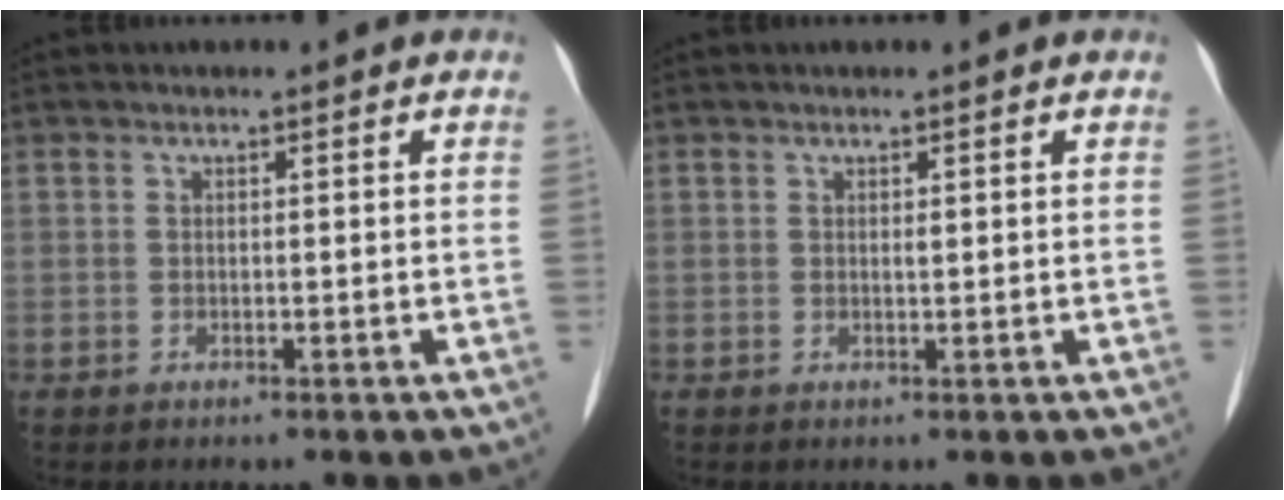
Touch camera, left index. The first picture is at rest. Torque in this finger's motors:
{"motor_torque": [0.22, 0.02, 0.09, 0.02]}